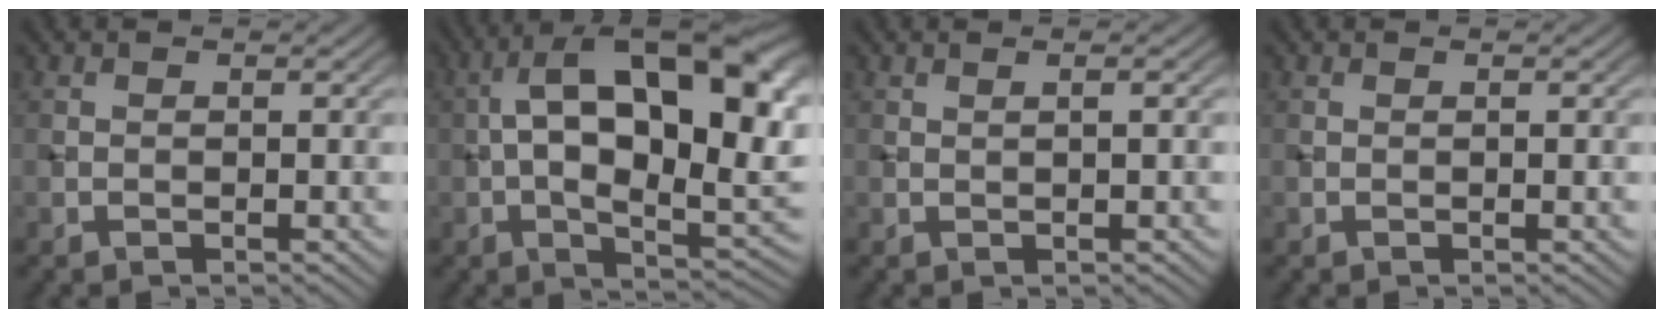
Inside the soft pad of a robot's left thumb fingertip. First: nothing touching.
{"total": 20.0, "force": [3.4, 9.5, 17.3], "torque": [-0.272, 0.021, 0.050]}
{"total": 1.5, "force": [0.4, 0.2, 1.4], "torque": [-0.020, 0.002, 0.003]}
{"total": 0.6, "force": [0.1, 0.0, 0.5], "torque": [-0.010, 0.000, 0.001]}